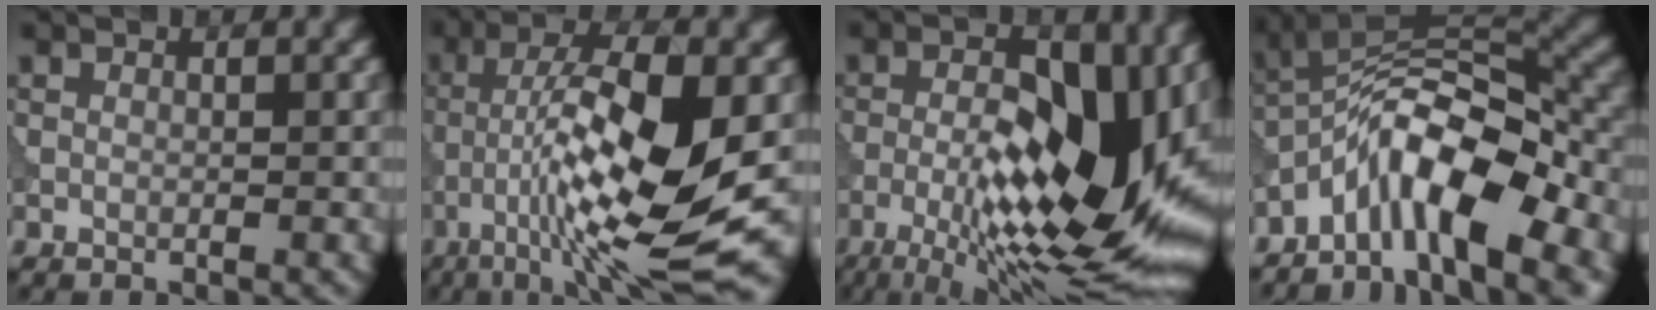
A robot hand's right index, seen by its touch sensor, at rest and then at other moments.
{"total": 12.8, "force": [-3.1, 3.1, 12.0], "torque": [-0.208, 0.000, -0.053]}
{"total": 16.4, "force": [-3.3, 6.0, 14.9], "torque": [-0.214, 0.017, -0.060]}
{"total": 10.6, "force": [-5.9, 3.2, 8.2], "torque": [-0.129, 0.016, -0.111]}